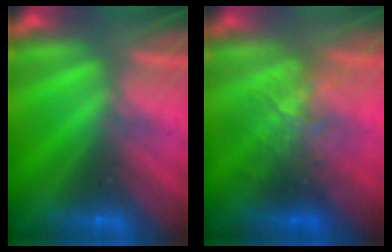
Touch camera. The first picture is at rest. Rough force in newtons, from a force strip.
{"total": 2.6}